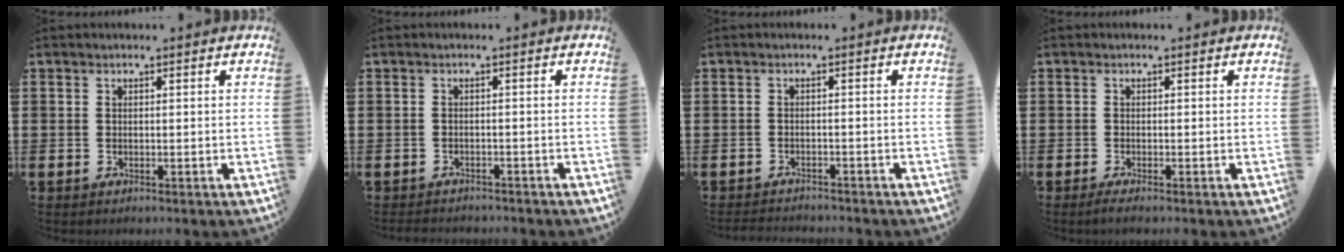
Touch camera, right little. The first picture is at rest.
{"total": 1.0, "force": [-1.0, 0.1, -0.1], "torque": [0.001, -0.002, -0.021]}
{"total": 1.4, "force": [-1.4, 0.0, -0.2], "torque": [0.000, 0.000, -0.029]}
{"total": 0.6, "force": [-0.4, 0.0, 0.5], "torque": [-0.008, -0.005, -0.007]}